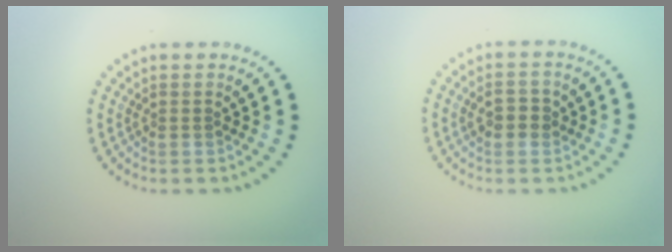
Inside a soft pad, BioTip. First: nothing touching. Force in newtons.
{"total": 2.2, "press": 2.2, "slide": 0.1}